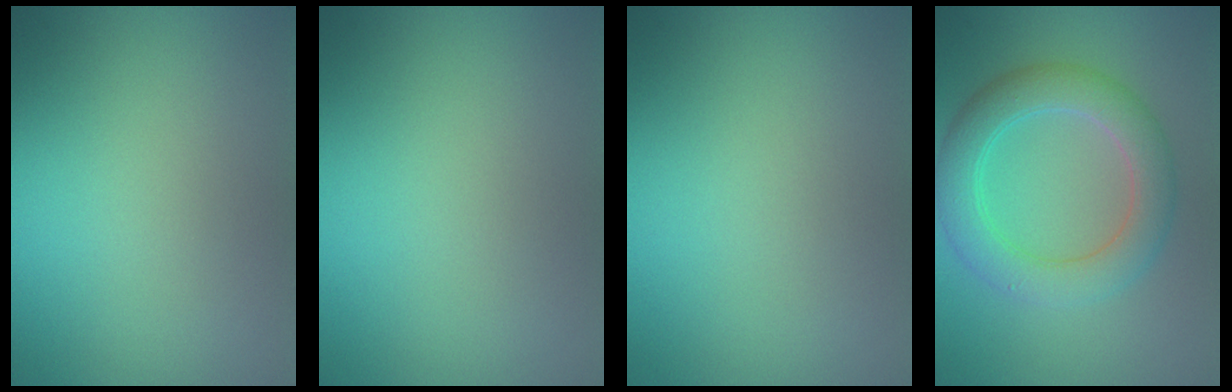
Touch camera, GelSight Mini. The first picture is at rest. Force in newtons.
{"total": 0.0}
{"total": 0.0}
{"total": 5.0, "press": 5.0, "slide": 0.3}